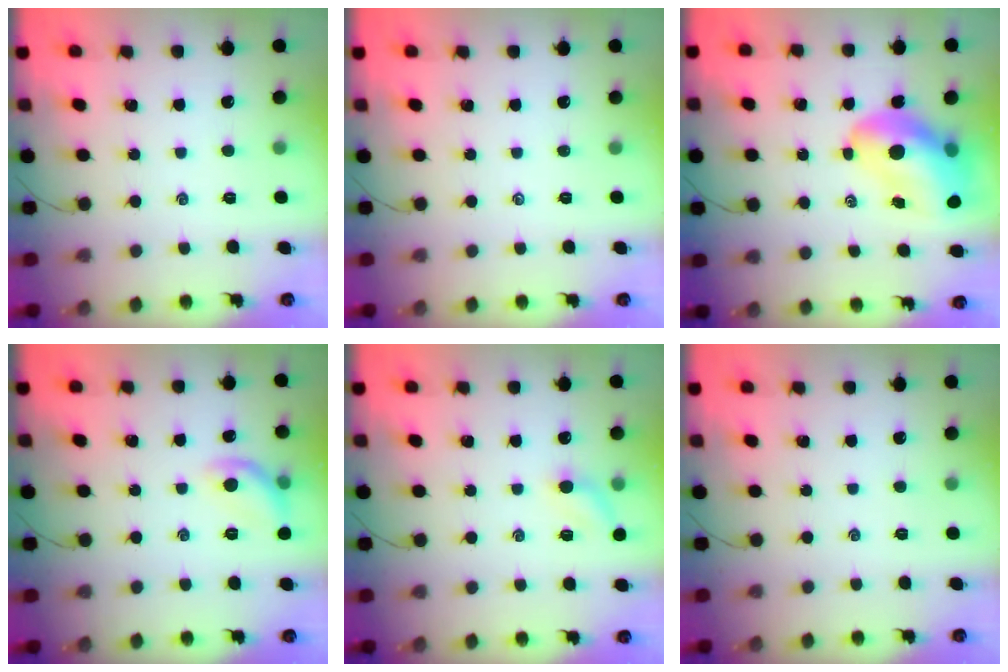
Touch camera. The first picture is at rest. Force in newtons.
{"total": 0.0}
{"total": 14.5, "press": 13.8, "slide": 4.2}
{"total": 8.9, "press": 8.9, "slide": 0.6}
{"total": 6.8, "press": 6.6, "slide": 1.5}
{"total": 0.0}